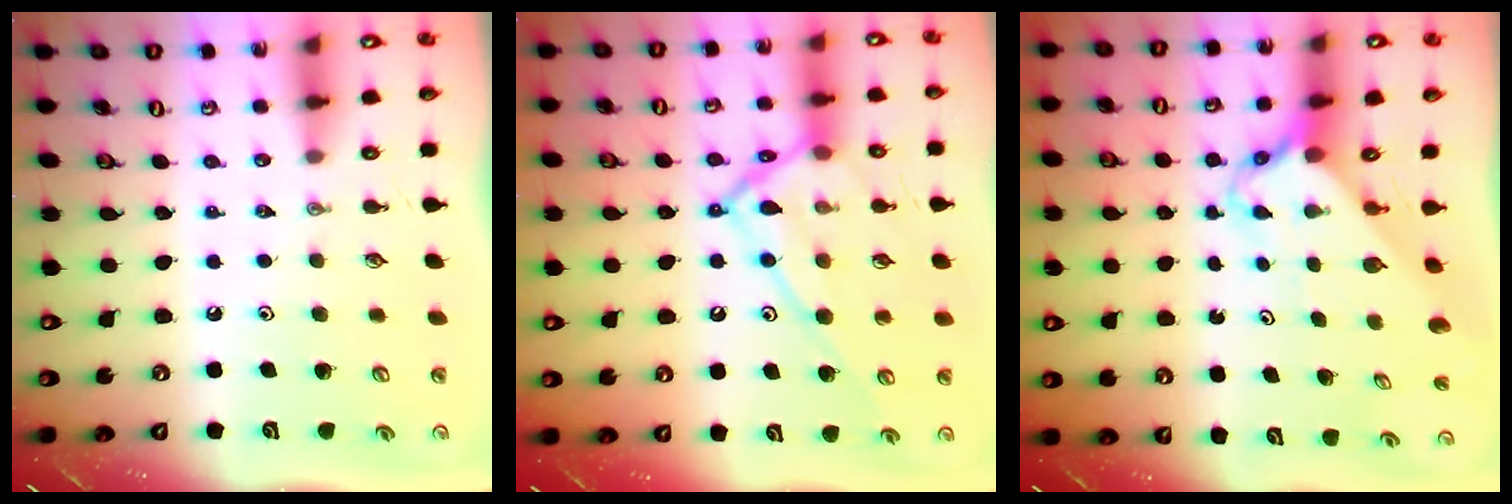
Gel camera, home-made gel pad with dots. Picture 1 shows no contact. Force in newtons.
{"total": 18.8, "press": 18.7, "slide": 1.5}
{"total": 2.6, "press": 2.6, "slide": 0.2}